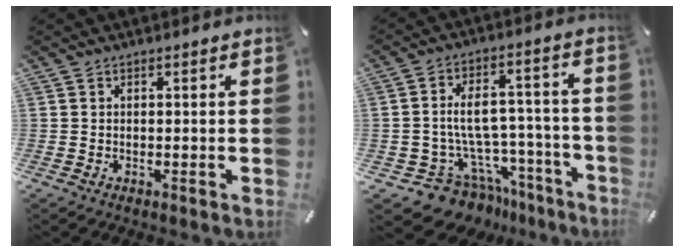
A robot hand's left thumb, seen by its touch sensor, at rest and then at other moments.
{"total": 12.8, "force": [-4.6, 9.7, 7.0], "torque": [-0.123, 0.011, -0.066]}